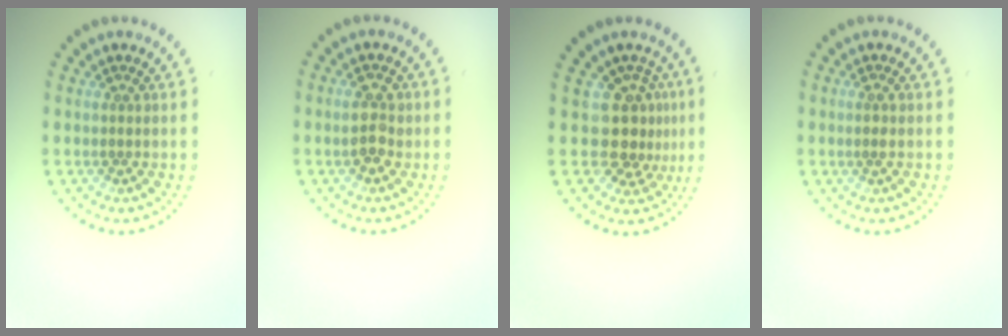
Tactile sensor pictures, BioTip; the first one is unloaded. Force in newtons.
{"total": 2.4, "press": 2.4, "slide": 0.2}
{"total": 3.4, "press": 2.6, "slide": 2.1}
{"total": 0.8, "press": 0.5, "slide": 0.6}